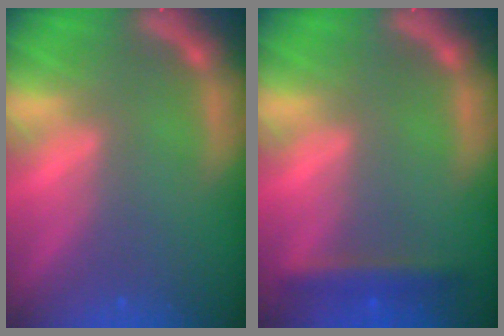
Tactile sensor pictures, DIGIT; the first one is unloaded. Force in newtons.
{"total": 2.4}